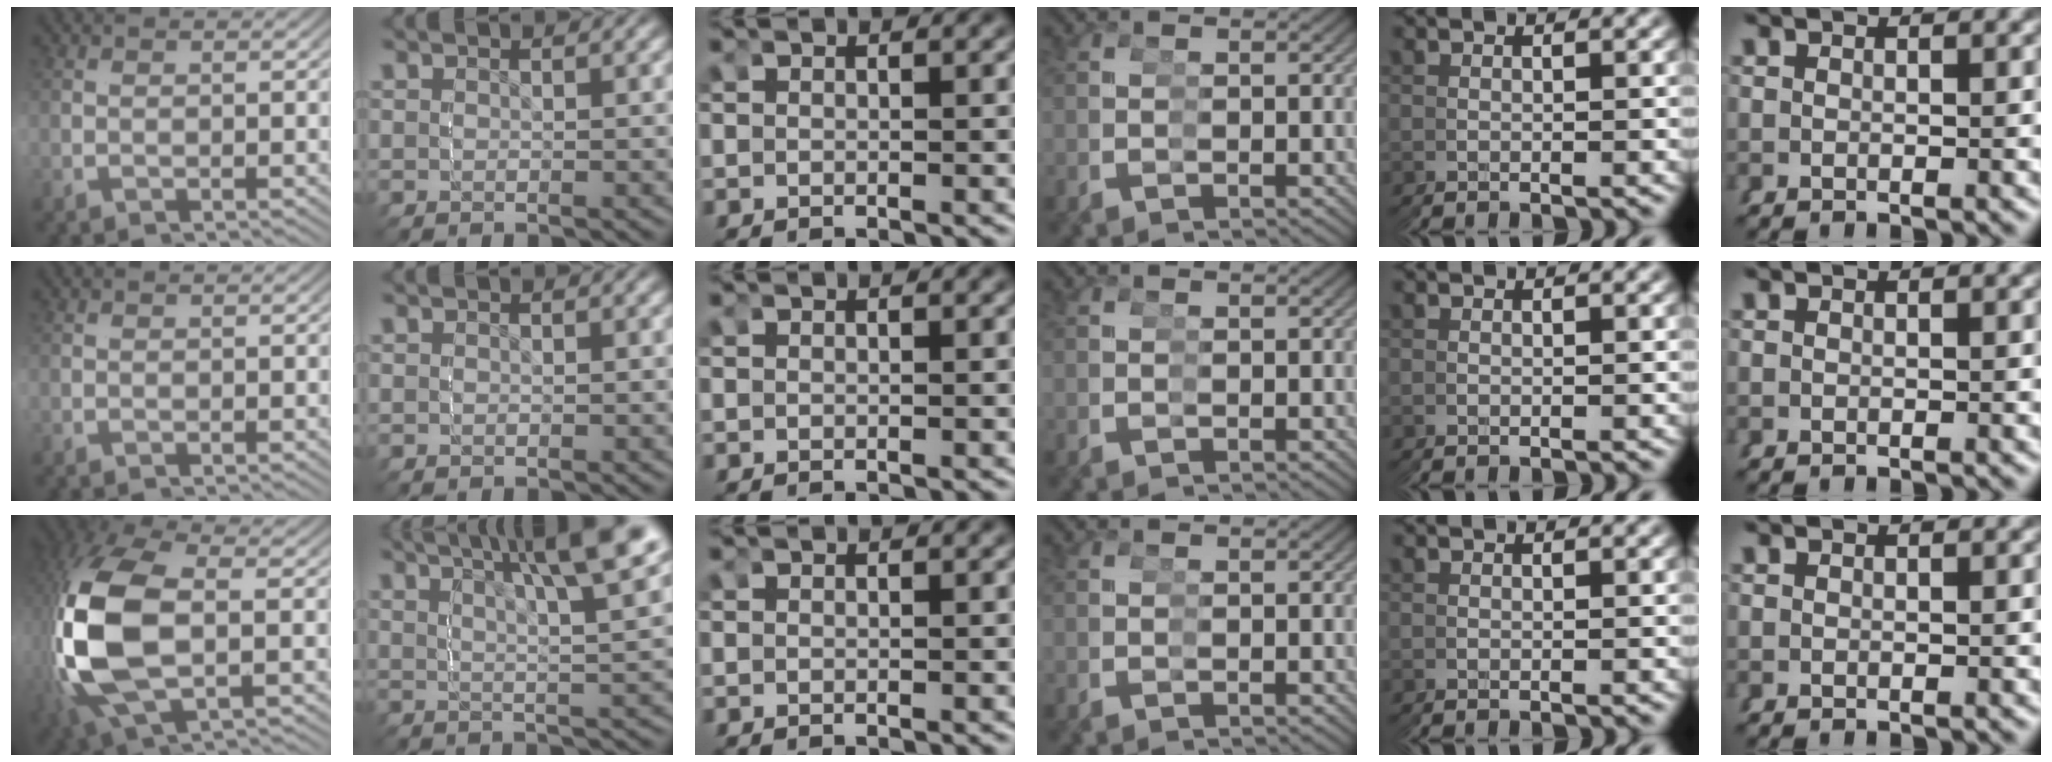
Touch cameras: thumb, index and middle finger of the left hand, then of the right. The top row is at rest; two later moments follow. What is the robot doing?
{"motion": "grasp_and_lifting", "object": "markers"}